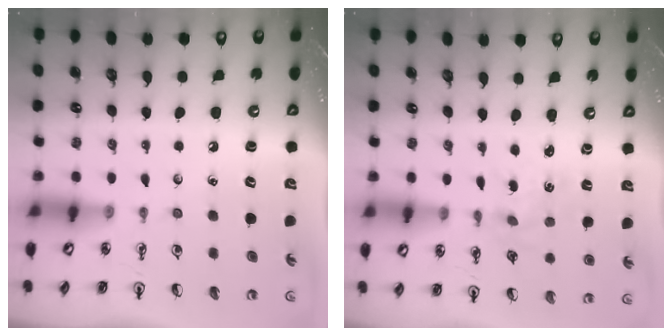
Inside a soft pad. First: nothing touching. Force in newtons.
{"total": 0.7, "press": 0.7, "slide": 0.1}